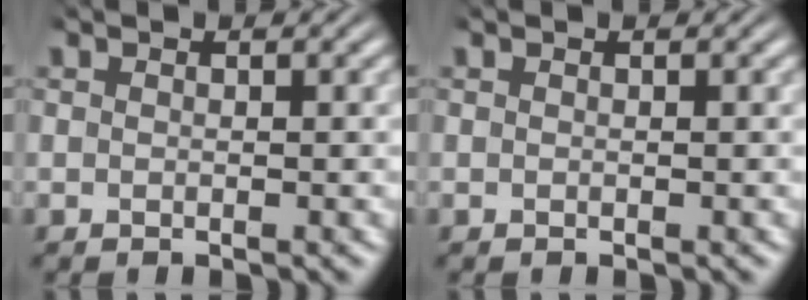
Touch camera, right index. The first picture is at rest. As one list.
[{"total": 0.0}]